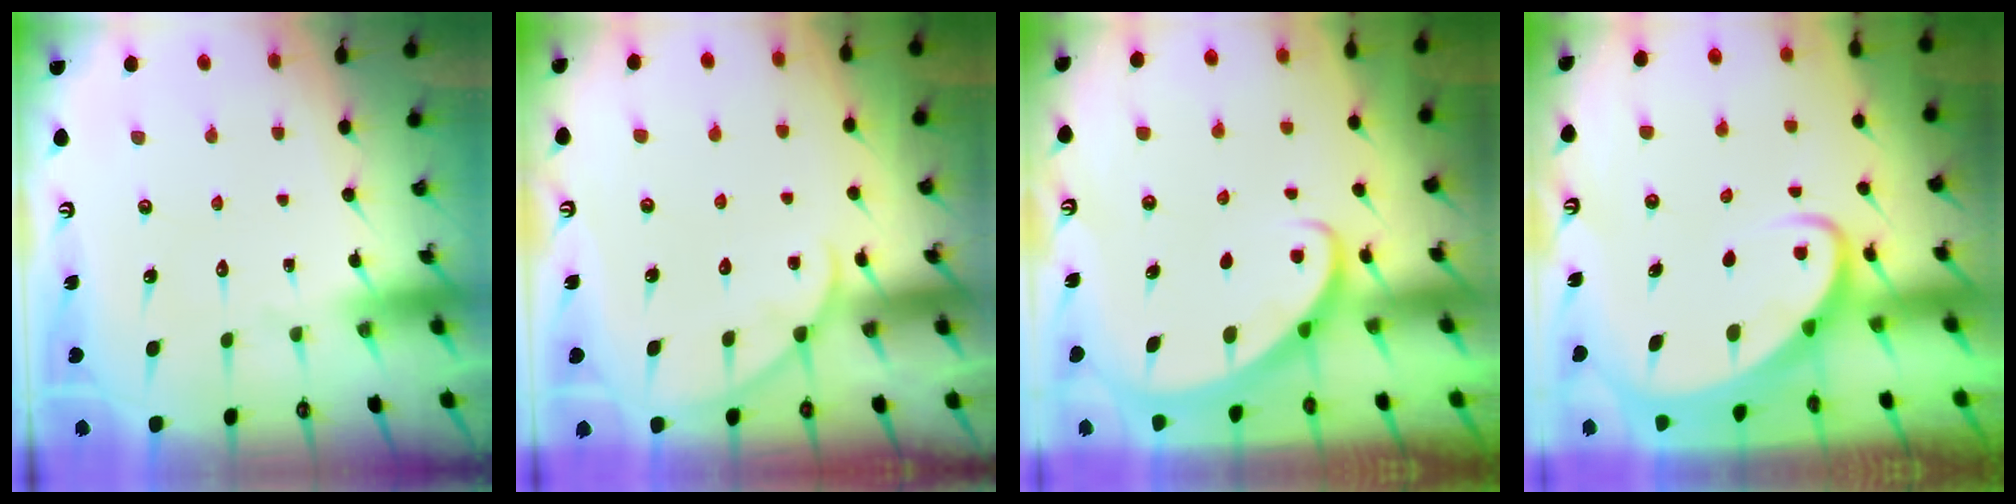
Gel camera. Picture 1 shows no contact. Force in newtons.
{"total": 2.8, "press": 2.8, "slide": 0.3}
{"total": 2.9, "press": 2.9, "slide": 0.2}
{"total": 3.4, "press": 3.4, "slide": 0.4}